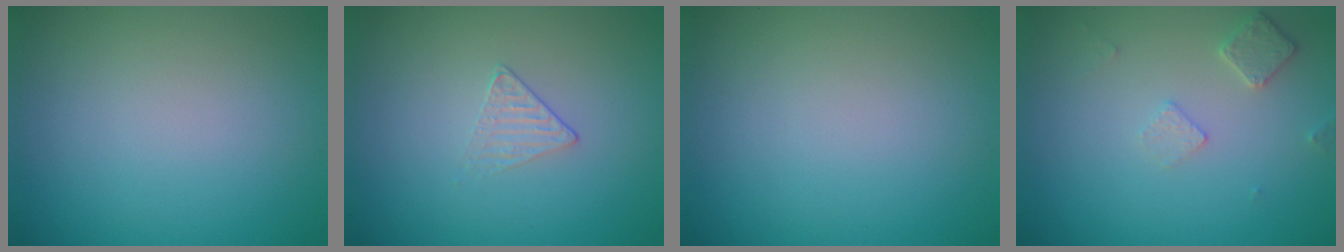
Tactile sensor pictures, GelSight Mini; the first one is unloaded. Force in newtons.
{"total": 1.1, "press": 0.5, "slide": 1.0}
{"total": 0.0}
{"total": 1.8, "press": 1.8, "slide": 0.3}